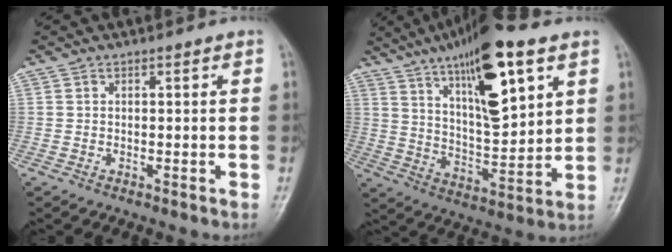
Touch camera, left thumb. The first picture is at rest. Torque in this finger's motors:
{"motor_torque": [2.27, 2.40, 1.28, -1.50, 0.15]}